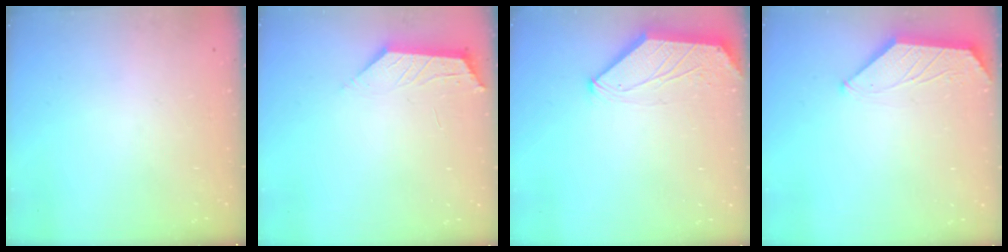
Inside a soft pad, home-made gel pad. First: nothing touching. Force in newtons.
{"total": 1.8, "press": 1.7, "slide": 0.4}
{"total": 1.3, "press": 1.3, "slide": 0.3}
{"total": 1.3, "press": 1.3, "slide": 0.3}